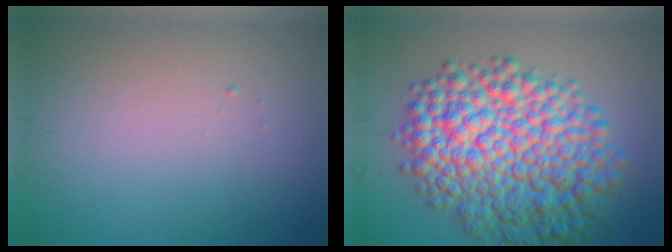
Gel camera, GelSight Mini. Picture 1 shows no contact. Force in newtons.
{"total": 11.6, "press": 11.6, "slide": 0.2}